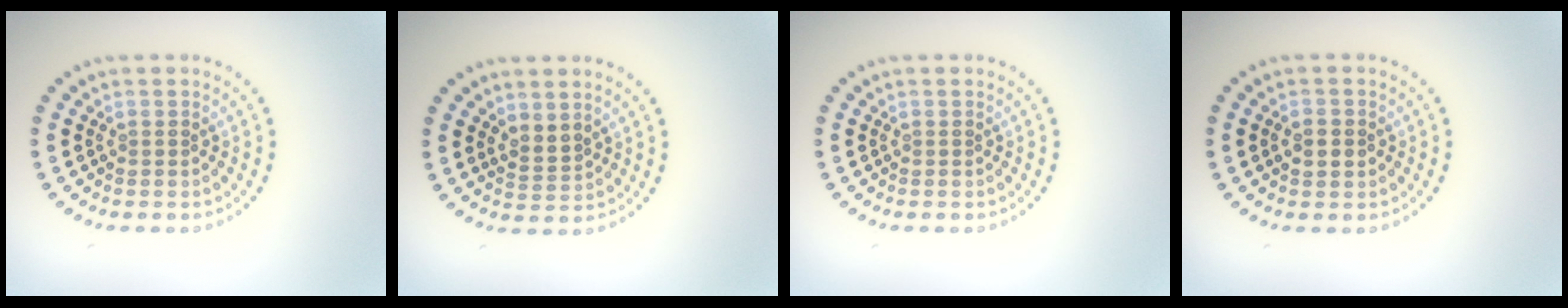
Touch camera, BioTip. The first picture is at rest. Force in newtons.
{"total": 1.7, "press": 1.4, "slide": 1.0}
{"total": 0.0}
{"total": 2.2, "press": 2.1, "slide": 0.2}